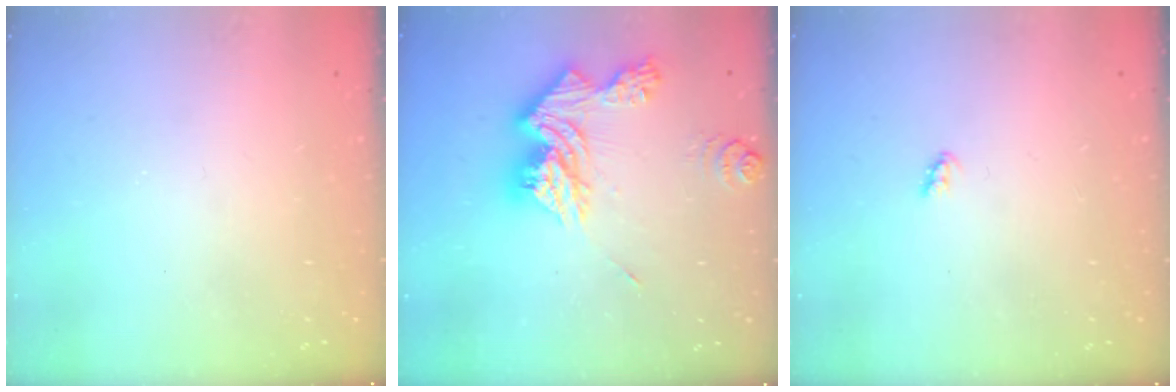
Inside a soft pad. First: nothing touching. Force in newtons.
{"total": 16.5, "press": 16.4, "slide": 1.6}
{"total": 2.5, "press": 2.5, "slide": 0.3}